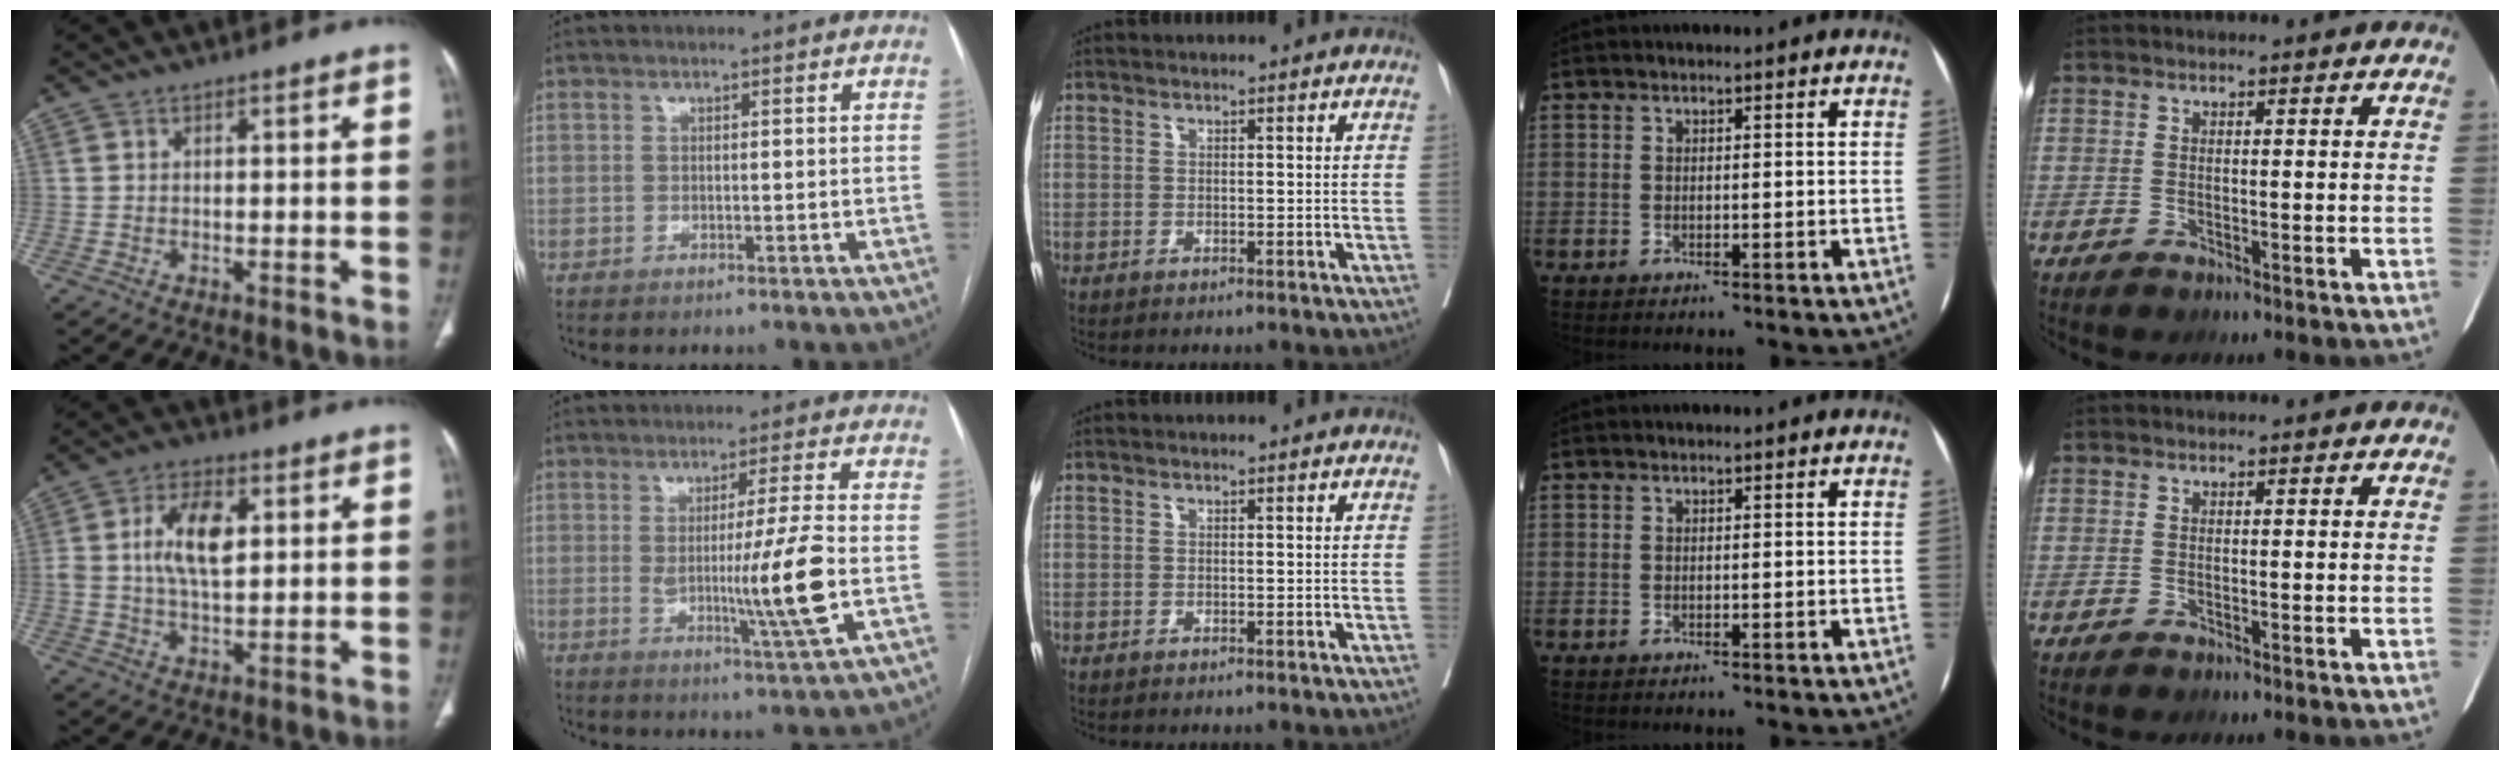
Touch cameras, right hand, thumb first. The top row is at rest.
{"thumb": {"total": 9.6, "force": [1.9, 5.0, 8.0], "torque": [-0.139, 0.002, 0.034]}, "index": {"total": 10.3, "force": [-0.9, -1.3, 10.2], "torque": [-0.168, -0.028, -0.013]}}